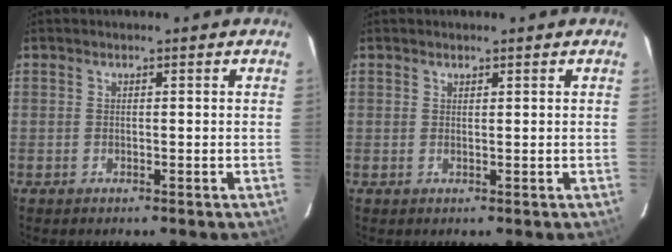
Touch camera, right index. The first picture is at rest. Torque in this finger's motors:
{"motor_torque": [-0.08, 0.16, 0.02, 0.00]}